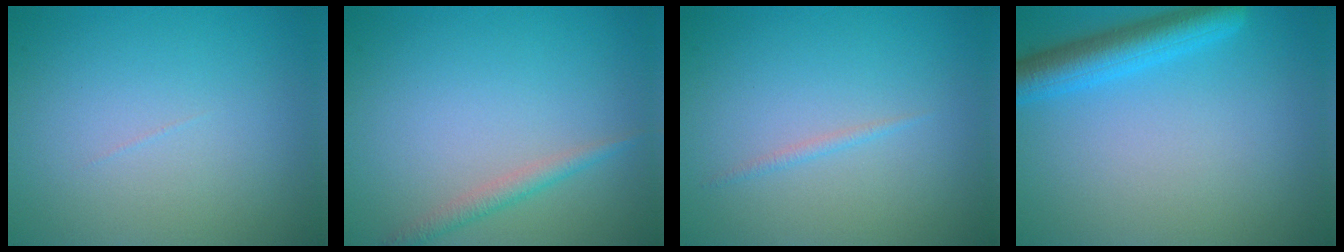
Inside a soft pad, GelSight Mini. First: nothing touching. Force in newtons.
{"total": 1.6, "press": 1.6, "slide": 0.1}
{"total": 0.6, "press": 0.6, "slide": 0.0}
{"total": 4.5, "press": 4.5, "slide": 0.2}